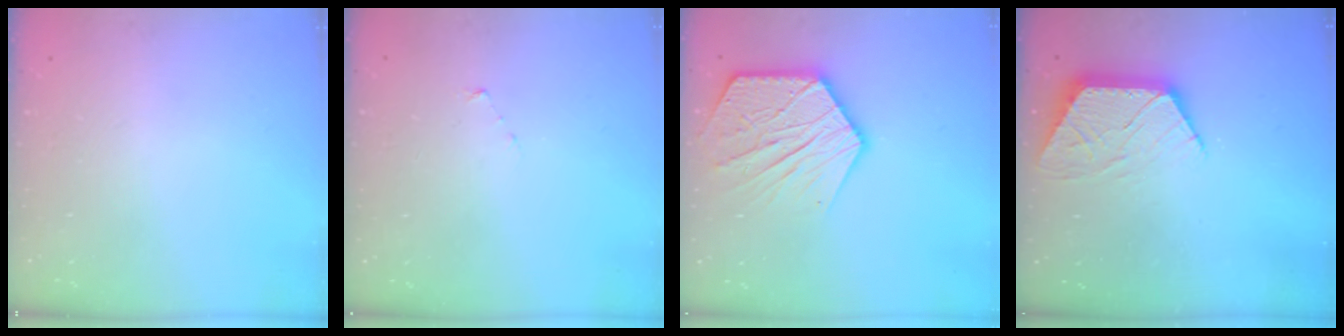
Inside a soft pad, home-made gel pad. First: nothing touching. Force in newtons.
{"total": 3.0, "press": 3.0, "slide": 0.3}
{"total": 19.6, "press": 19.5, "slide": 1.5}
{"total": 10.3, "press": 10.3, "slide": 0.7}